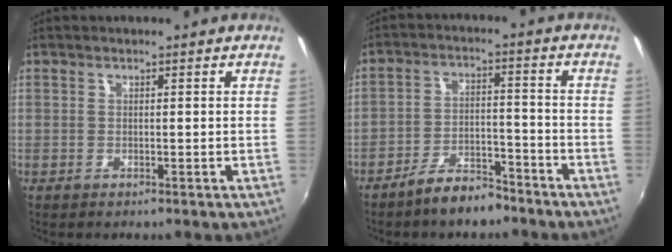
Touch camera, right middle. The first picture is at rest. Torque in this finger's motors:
{"motor_torque": [1.02, -1.12, 0.32, 0.11]}